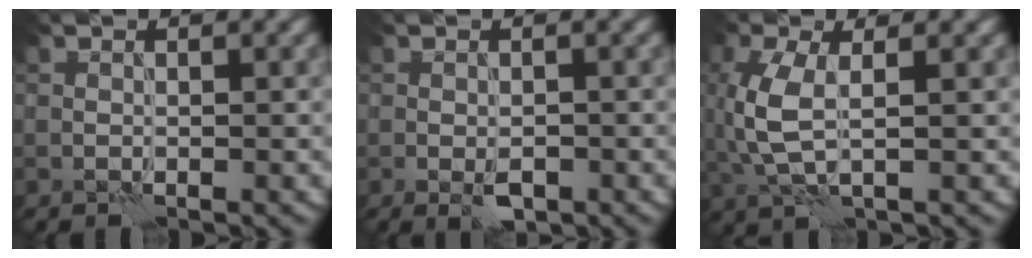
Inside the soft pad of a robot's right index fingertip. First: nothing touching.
{"total": 2.0, "force": [-0.9, 1.0, 1.6], "torque": [-0.028, -0.002, -0.014]}
{"total": 4.7, "force": [0.4, 2.1, 4.3], "torque": [-0.119, -0.001, 0.008]}